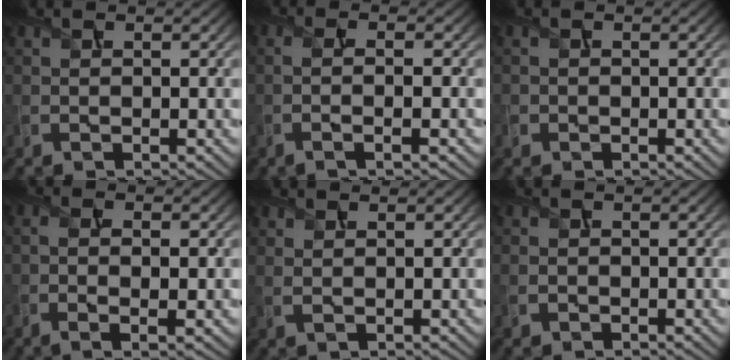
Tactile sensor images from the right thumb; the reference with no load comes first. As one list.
[{"total": 3.0, "force": [-0.8, 0.7, 2.8], "torque": [-0.045, 0.004, -0.024]}, {"total": 1.1, "force": [-0.4, 1.0, 0.0], "torque": [0.006, -0.005, -0.012]}, {"total": 3.7, "force": [-0.7, 1.3, 3.4], "torque": [-0.061, -0.002, -0.014]}, {"total": 1.0, "force": [0.7, 0.2, 0.7], "torque": [-0.019, -0.001, 0.014]}, {"total": 1.2, "force": [-0.4, 1.1, 0.5], "torque": [-0.011, -0.006, -0.010]}]